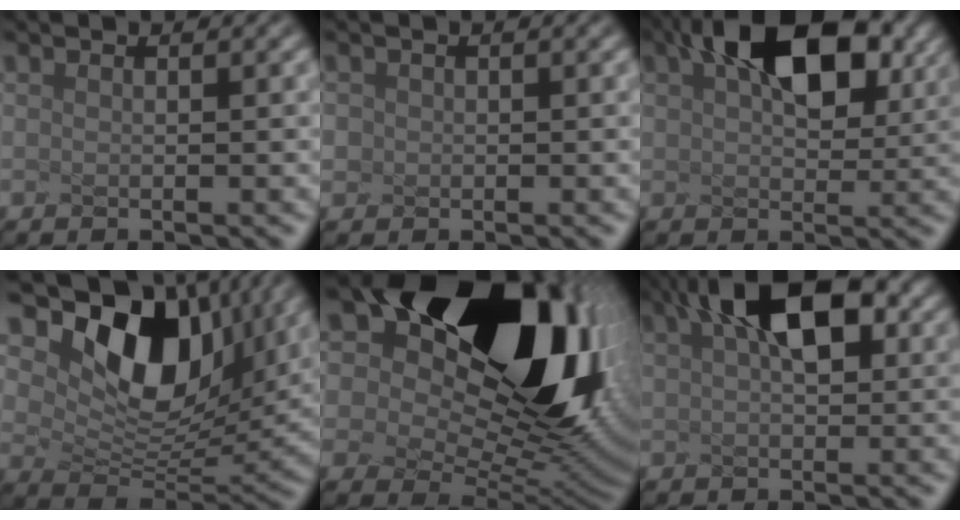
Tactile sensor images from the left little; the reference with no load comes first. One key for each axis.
{"total": 2.2, "fx": -1.0, "fy": -1.1, "fz": -1.6, "tx": -0.006, "ty": -0.013, "tz": 0.024}
{"total": 7.9, "fx": 2.9, "fy": 3.9, "fz": 6.2, "tx": -0.124, "ty": 0.008, "tz": 0.083}
{"total": 7.4, "fx": 2.6, "fy": 4.9, "fz": 5.0, "tx": -0.114, "ty": -0.025, "tz": 0.088}
{"total": 17.6, "fx": 6.8, "fy": 11.1, "fz": 11.8, "tx": -0.204, "ty": 0.029, "tz": 0.155}
{"total": 5.0, "fx": 1.3, "fy": 1.9, "fz": 4.5, "tx": -0.097, "ty": 0.009, "tz": 0.050}